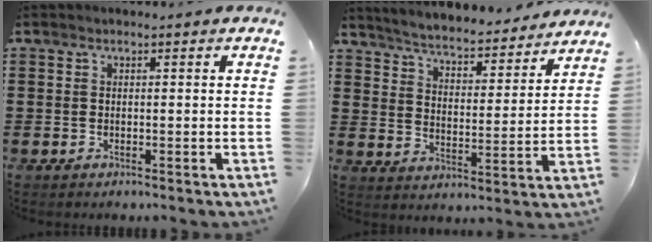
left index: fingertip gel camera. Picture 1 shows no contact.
{"total": 4.5, "force": [4.4, -0.3, 0.6], "torque": [-0.036, -0.040, 0.069]}